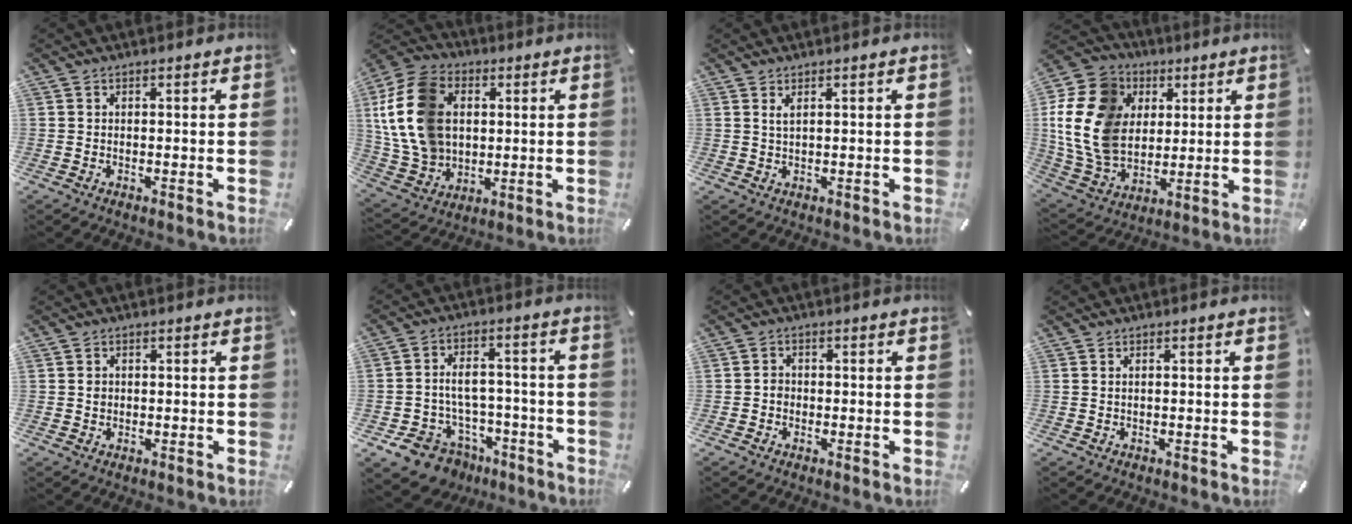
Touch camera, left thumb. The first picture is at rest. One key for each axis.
{"total": 16.9, "fx": 2.6, "fy": 13.3, "fz": 10.0, "tx": -0.244, "ty": 0.009, "tz": 0.051}
{"total": 1.7, "fx": 0.9, "fy": 0.4, "fz": 1.4, "tx": -0.028, "ty": 0.001, "tz": 0.015}
{"total": 17.3, "fx": 2.9, "fy": 14.5, "fz": 9.0, "tx": -0.213, "ty": -0.011, "tz": 0.053}
{"total": 1.1, "fx": 0.1, "fy": 1.0, "fz": 0.5, "tx": -0.010, "ty": 0.006, "tz": 0.000}
{"total": 10.8, "fx": -4.0, "fy": 8.8, "fz": 4.8, "tx": -0.090, "ty": 0.028, "tz": -0.059}
{"total": 1.6, "fx": -0.5, "fy": 1.4, "fz": 0.6, "tx": -0.011, "ty": 0.006, "tz": -0.012}
{"total": 0.5, "fx": 0.1, "fy": 0.1, "fz": 0.5, "tx": -0.010, "ty": 0.001, "tz": 0.001}